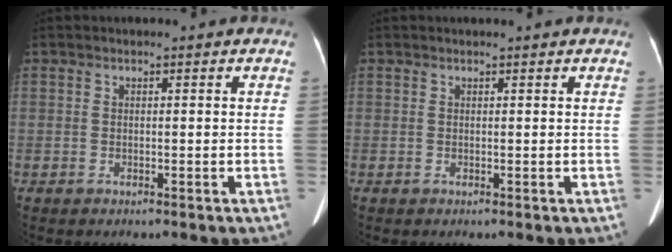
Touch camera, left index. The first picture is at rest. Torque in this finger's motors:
{"motor_torque": [0.02, -0.05, -0.03, -0.01]}